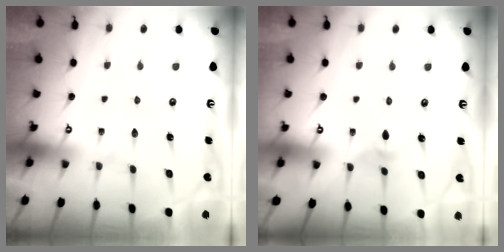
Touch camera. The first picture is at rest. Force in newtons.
{"total": 2.5, "press": 2.4, "slide": 0.6}